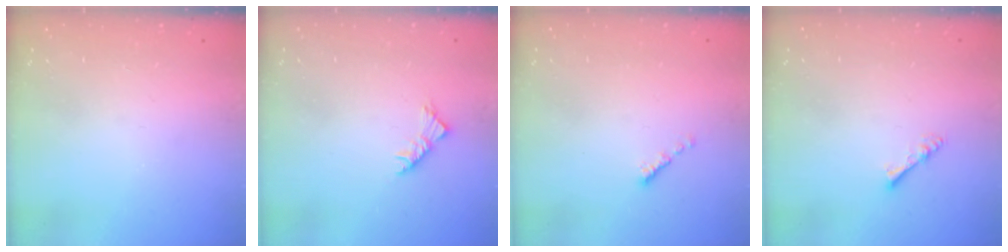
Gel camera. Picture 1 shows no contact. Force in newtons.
{"total": 4.1, "press": 3.9, "slide": 1.1}
{"total": 0.0}
{"total": 2.9, "press": 2.8, "slide": 0.4}